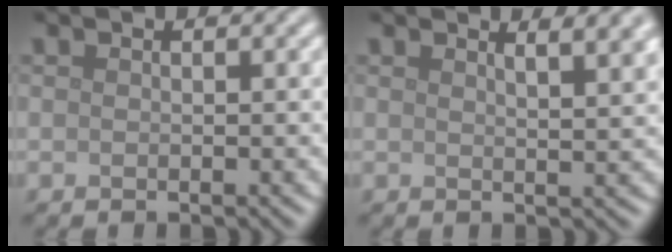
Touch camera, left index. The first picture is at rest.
{"total": 4.1, "force": [2.7, 1.4, 2.8], "torque": [-0.010, 0.016, 0.023]}